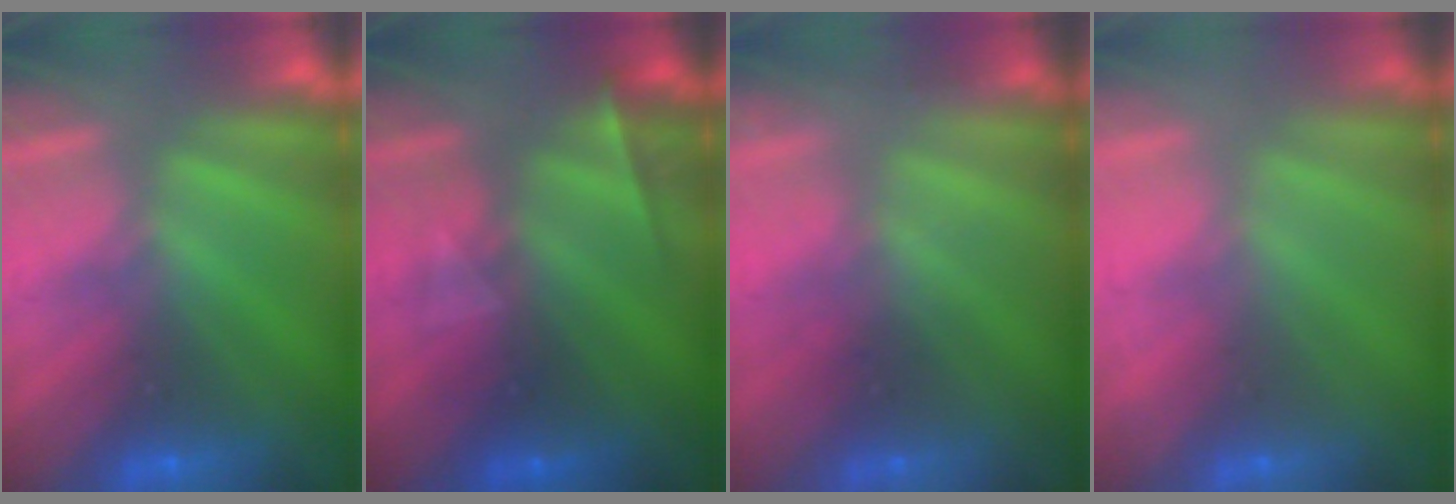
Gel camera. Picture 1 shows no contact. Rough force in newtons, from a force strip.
{"total": 2.3}
{"total": 2.3}
{"total": 2.2}